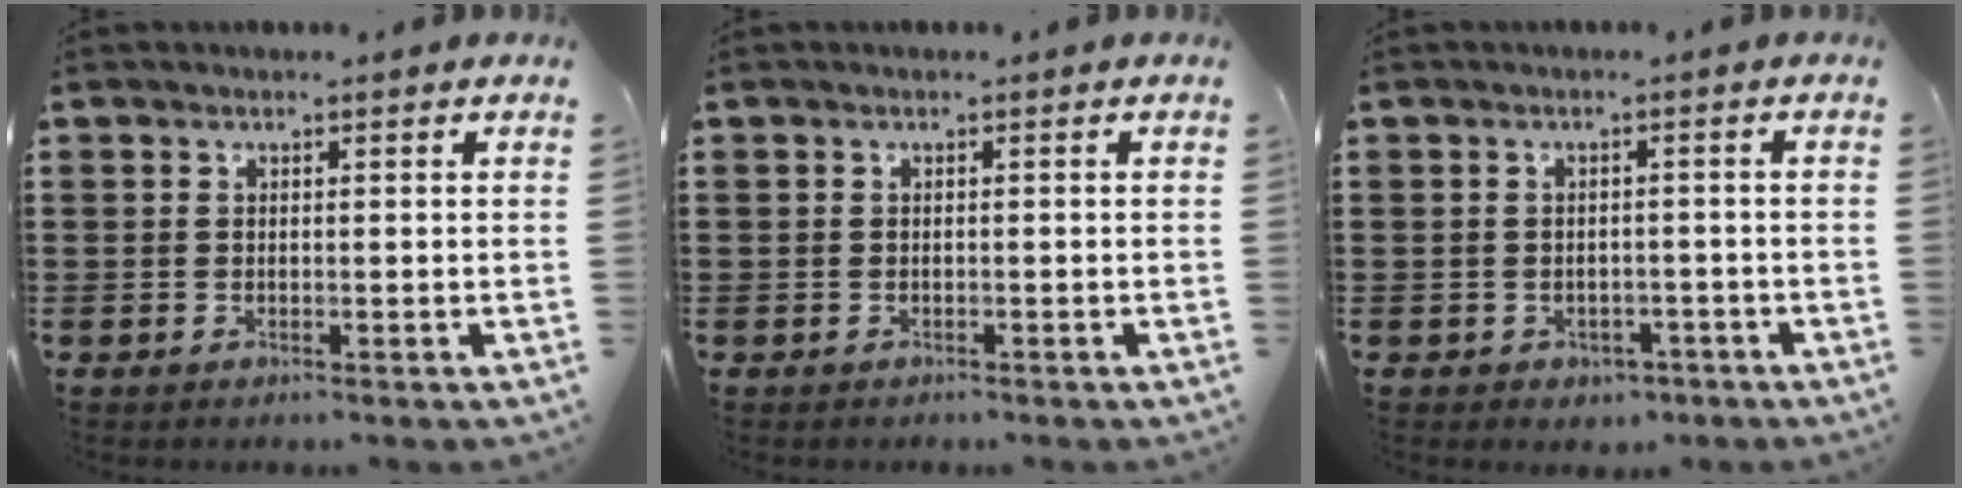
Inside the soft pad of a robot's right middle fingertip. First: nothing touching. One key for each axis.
{"total": 0.0}
{"total": 1.4, "fx": -1.0, "fy": 0.9, "fz": 0.0, "tx": -0.007, "ty": 0.000, "tz": -0.024}